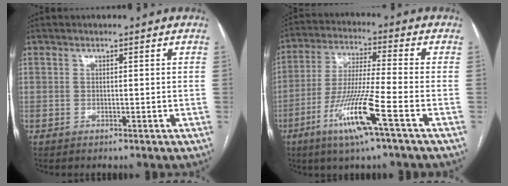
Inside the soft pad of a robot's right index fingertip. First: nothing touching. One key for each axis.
{"total": 12.1, "fx": -5.6, "fy": -0.4, "fz": 10.7, "tx": -0.216, "ty": -0.017, "tz": -0.109}